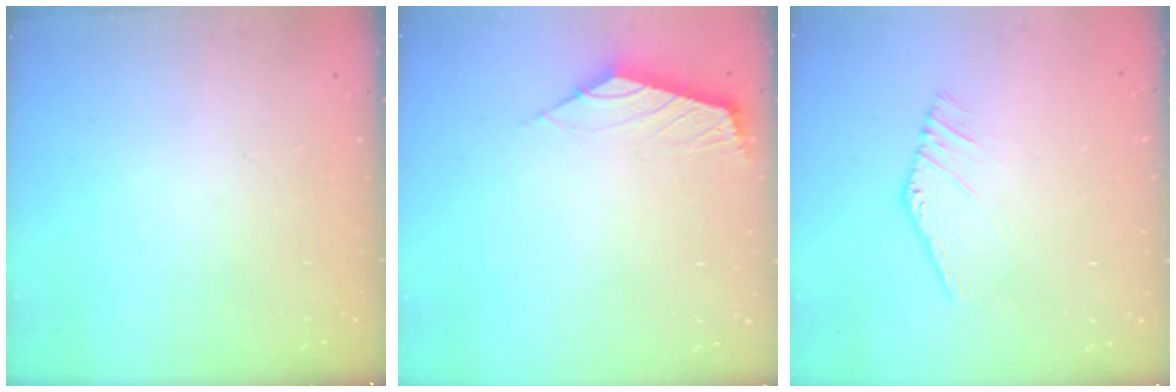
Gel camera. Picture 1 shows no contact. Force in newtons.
{"total": 2.4, "press": 2.3, "slide": 0.6}
{"total": 1.8, "press": 1.7, "slide": 0.2}